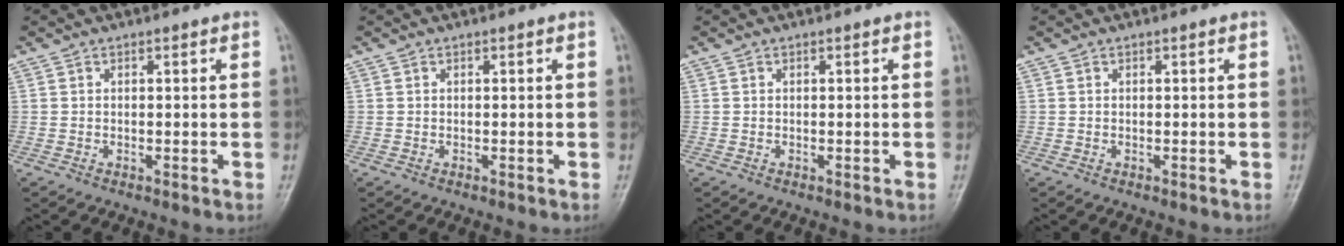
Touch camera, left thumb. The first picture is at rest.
{"total": 0.0}
{"total": 0.0}
{"total": 0.0}